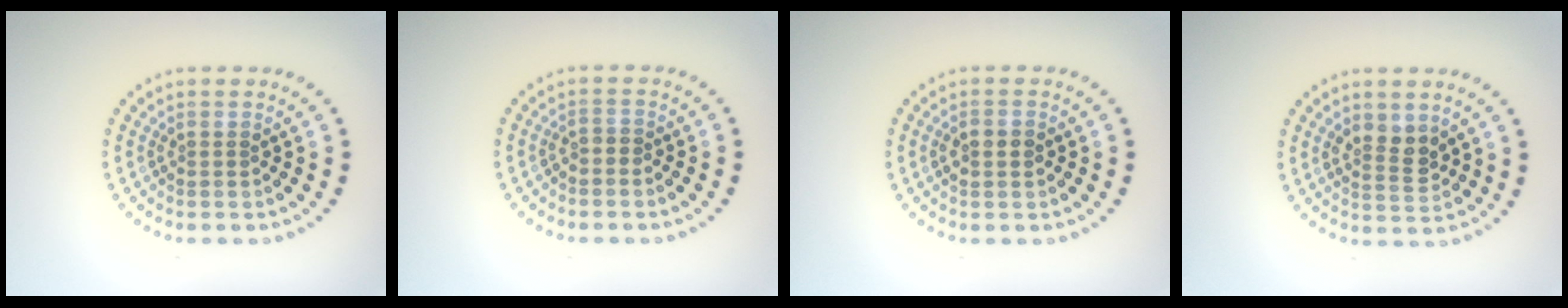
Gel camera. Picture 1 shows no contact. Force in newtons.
{"total": 0.6, "press": 0.4, "slide": 0.4}
{"total": 1.3, "press": 1.3, "slide": 0.1}
{"total": 2.5, "press": 2.4, "slide": 0.7}